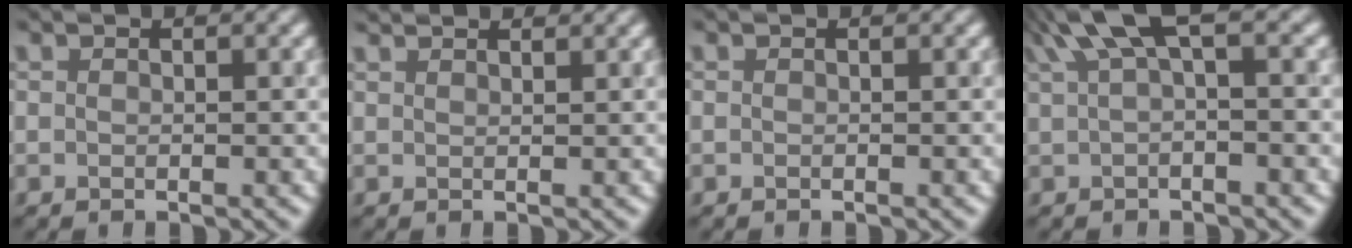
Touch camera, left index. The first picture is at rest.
{"total": 2.2, "force": [2.1, 0.1, 0.4], "torque": [-0.009, 0.008, 0.029]}
{"total": 0.0}
{"total": 4.1, "force": [1.9, 0.8, 3.6], "torque": [-0.054, 0.017, 0.037]}